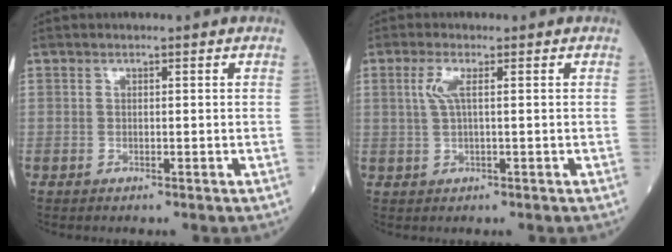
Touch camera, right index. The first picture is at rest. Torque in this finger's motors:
{"motor_torque": [0.64, 0.21, 0.39, 0.10]}